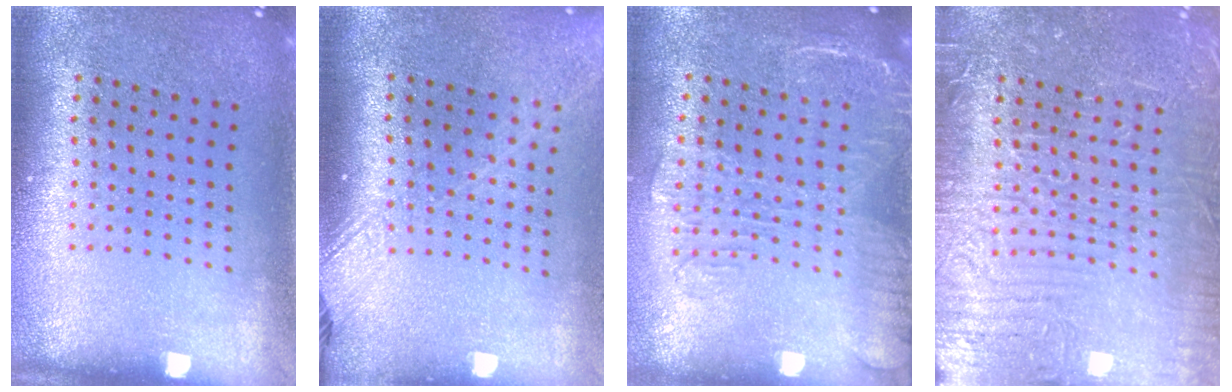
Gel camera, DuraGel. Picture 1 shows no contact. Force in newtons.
{"total": 1.8, "press": 1.4, "slide": 1.0}
{"total": 1.8, "press": 1.5, "slide": 1.0}
{"total": 4.6, "press": 4.6, "slide": 0.6}